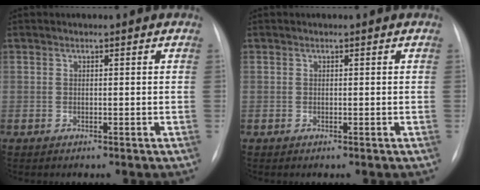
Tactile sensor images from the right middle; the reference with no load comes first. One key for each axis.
{"total": 0.0}